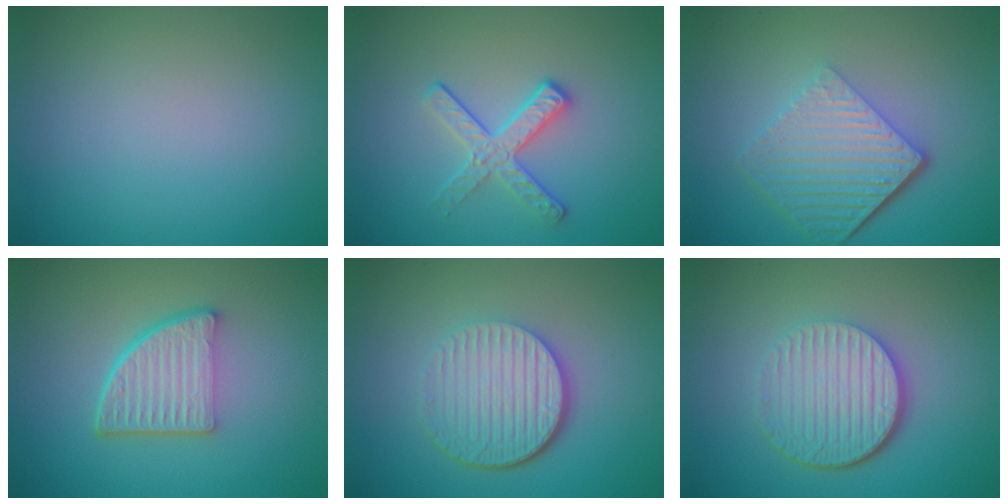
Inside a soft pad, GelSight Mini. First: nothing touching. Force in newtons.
{"total": 2.9, "press": 2.6, "slide": 1.4}
{"total": 6.5, "press": 4.3, "slide": 4.9}
{"total": 5.4, "press": 3.9, "slide": 3.8}
{"total": 6.1, "press": 4.2, "slide": 4.4}
{"total": 6.1, "press": 4.2, "slide": 4.4}